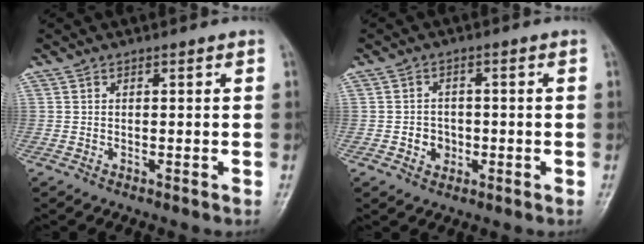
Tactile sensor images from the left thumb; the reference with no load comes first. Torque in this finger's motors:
{"motor_torque": [0.00, 0.02, 0.09, -0.05, 0.00]}